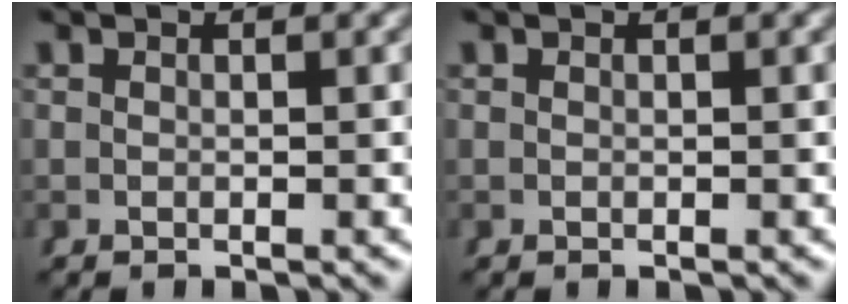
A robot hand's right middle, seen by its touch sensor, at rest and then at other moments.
{"total": 0.0}